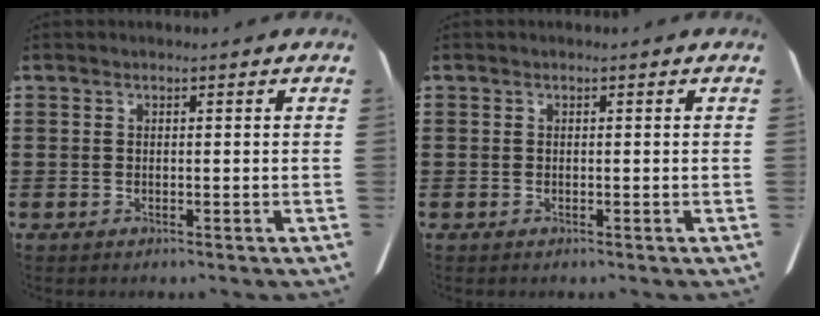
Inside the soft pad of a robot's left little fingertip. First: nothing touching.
{"total": 0.0}